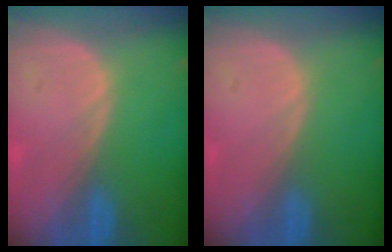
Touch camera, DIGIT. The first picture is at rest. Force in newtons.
{"total": 0.0}